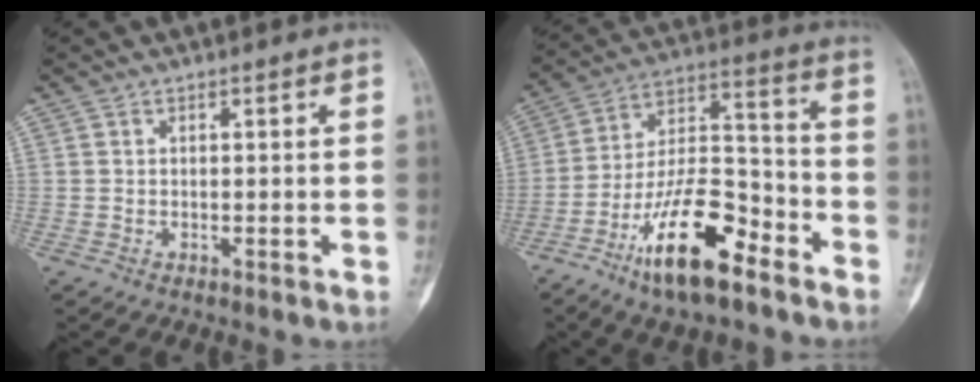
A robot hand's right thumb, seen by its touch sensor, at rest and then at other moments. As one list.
[{"total": 18.0, "force": [-10.5, 6.4, 13.0], "torque": [-0.223, 0.074, -0.189]}]